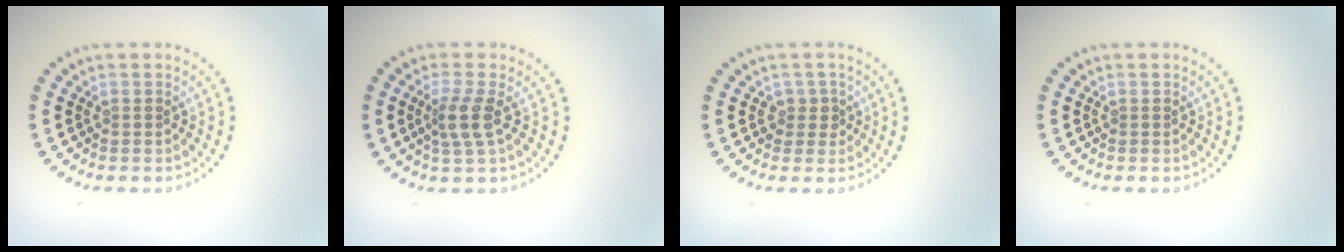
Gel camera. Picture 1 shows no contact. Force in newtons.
{"total": 2.5, "press": 2.0, "slide": 1.5}
{"total": 1.5, "press": 1.2, "slide": 0.9}
{"total": 0.0}